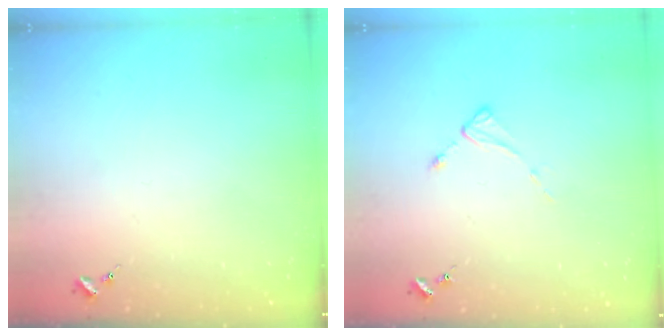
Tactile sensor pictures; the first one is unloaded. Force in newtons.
{"total": 2.6, "press": 2.6, "slide": 0.4}